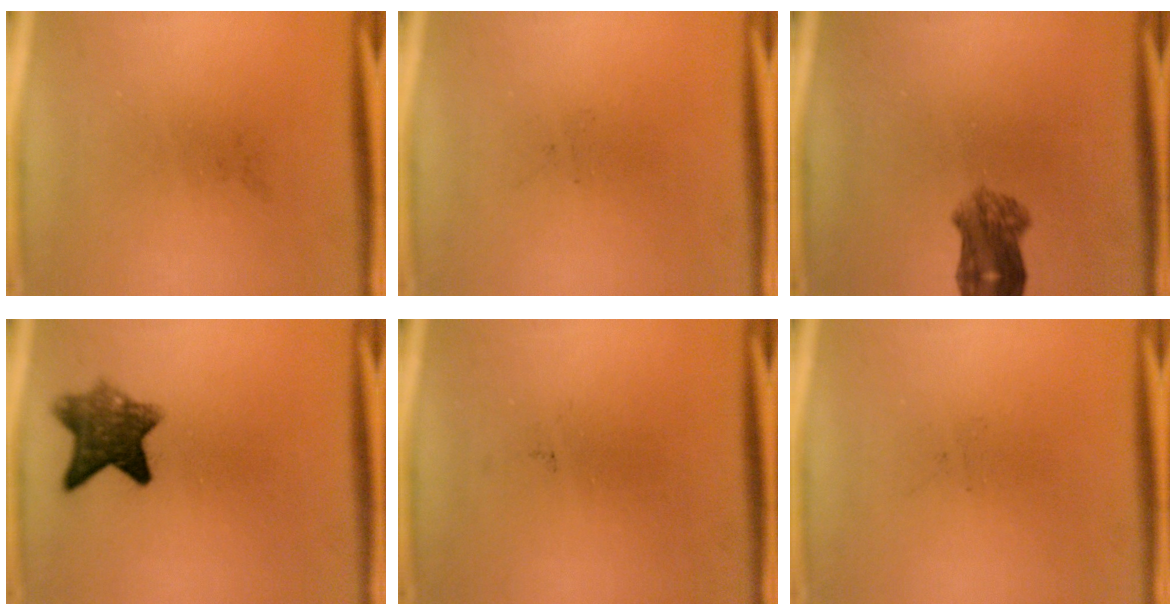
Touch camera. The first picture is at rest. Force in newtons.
{"total": 0.0}
{"total": 5.0}
{"total": 7.7}
{"total": 0.0}
{"total": 0.0}